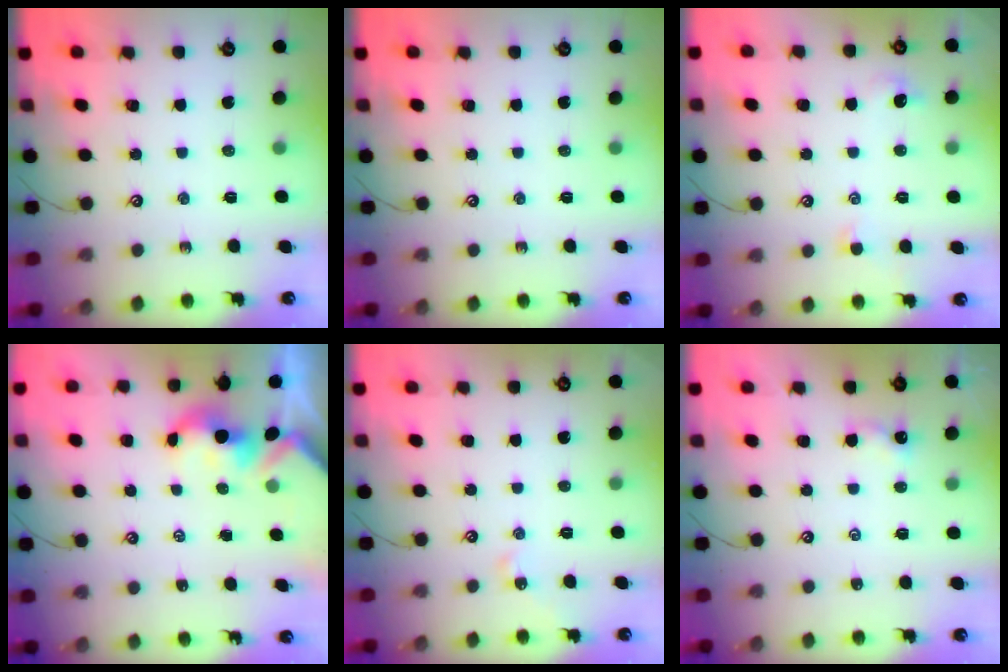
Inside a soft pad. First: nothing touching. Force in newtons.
{"total": 0.0}
{"total": 0.7, "press": 0.1, "slide": 0.7}
{"total": 1.6, "press": 1.6, "slide": 0.3}
{"total": 2.0, "press": 2.0, "slide": 0.4}
{"total": 0.8, "press": 0.7, "slide": 0.3}